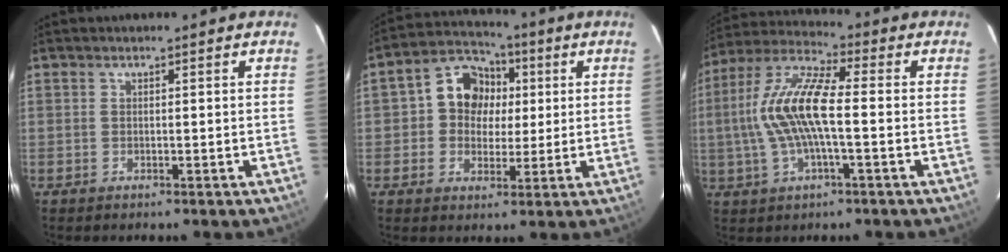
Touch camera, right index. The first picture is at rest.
{"total": 8.4, "force": [0.8, 7.7, 3.2], "torque": [-0.065, 0.028, 0.007]}
{"total": 14.0, "force": [-0.8, 3.8, 13.5], "torque": [-0.273, 0.011, -0.020]}